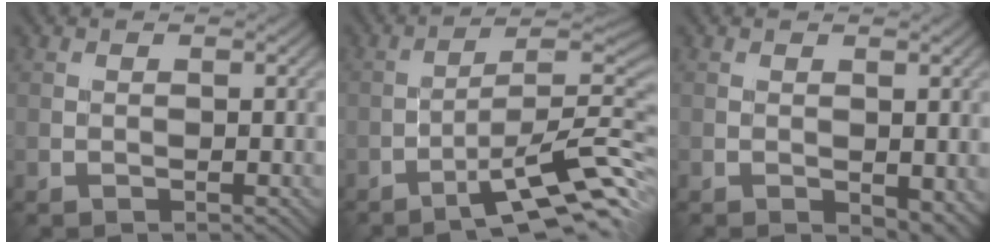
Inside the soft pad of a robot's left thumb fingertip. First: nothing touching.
{"total": 11.8, "force": [-6.5, 2.1, 9.6], "torque": [-0.147, 0.012, -0.108]}
{"total": 3.4, "force": [-1.1, 1.7, 2.7], "torque": [-0.036, -0.013, -0.010]}